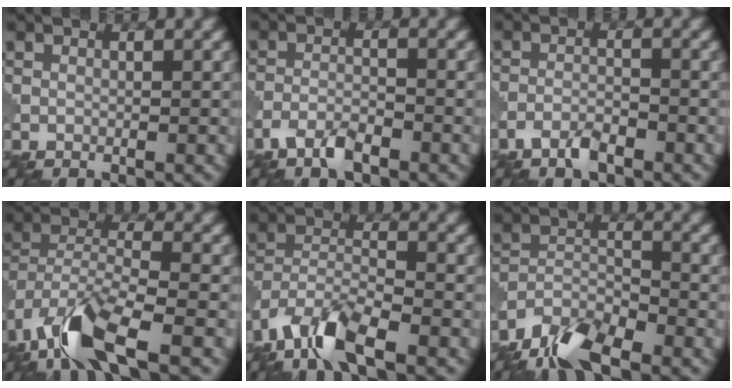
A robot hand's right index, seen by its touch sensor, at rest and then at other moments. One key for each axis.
{"total": 3.2, "fx": -2.3, "fy": 1.0, "fz": 1.9, "tx": -0.039, "ty": 0.001, "tz": -0.052}
{"total": 2.6, "fx": -1.9, "fy": 0.8, "fz": 1.5, "tx": -0.028, "ty": 0.001, "tz": -0.042}
{"total": 9.7, "fx": -6.0, "fy": 3.2, "fz": 6.9, "tx": -0.138, "ty": -0.006, "tz": -0.124}
{"total": 7.4, "fx": -5.3, "fy": 2.2, "fz": 4.5, "tx": -0.087, "ty": -0.004, "tz": -0.109}
{"total": 7.0, "fx": -5.5, "fy": 2.2, "fz": 3.7, "tx": -0.070, "ty": -0.009, "tz": -0.112}